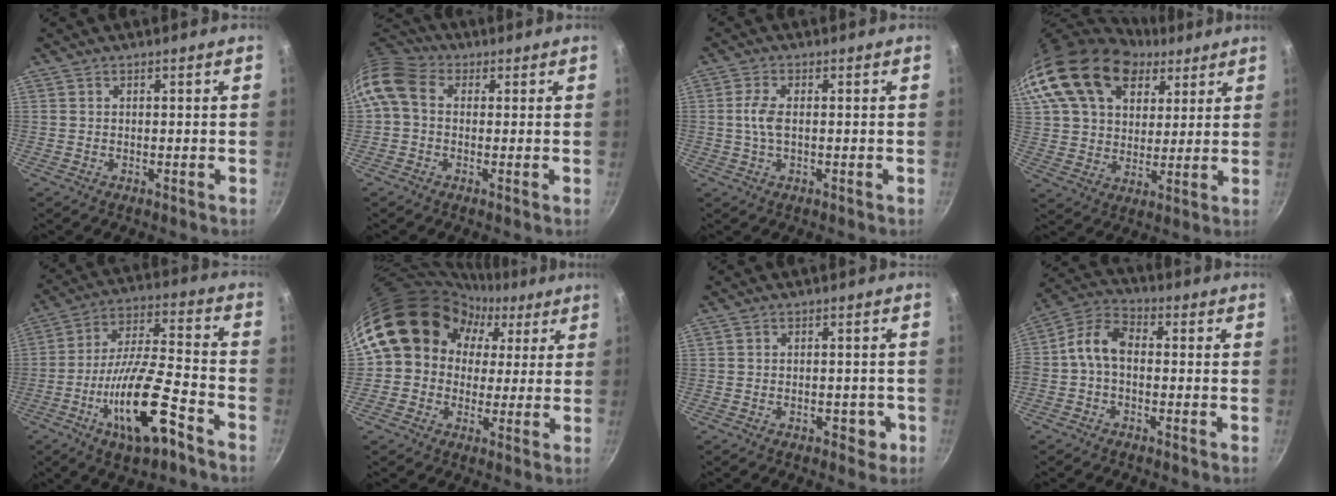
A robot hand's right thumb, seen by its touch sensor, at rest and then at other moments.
{"total": 8.5, "force": [0.8, 6.5, 5.4], "torque": [-0.110, 0.022, -0.003]}
{"total": 3.9, "force": [0.0, 1.8, 3.5], "torque": [-0.082, 0.005, -0.003]}
{"total": 22.9, "force": [12.2, 15.2, 12.1], "torque": [-0.225, 0.001, 0.221]}
{"total": 17.8, "force": [-8.5, 5.5, 14.7], "torque": [-0.250, 0.040, -0.151]}
{"total": 17.3, "force": [3.3, 14.9, 8.1], "torque": [-0.107, 0.052, 0.041]}
{"total": 3.6, "force": [-1.5, 2.1, 2.5], "torque": [-0.009, 0.011, -0.016]}
{"total": 7.8, "force": [-1.0, 5.0, 6.0], "torque": [-0.118, 0.035, -0.035]}